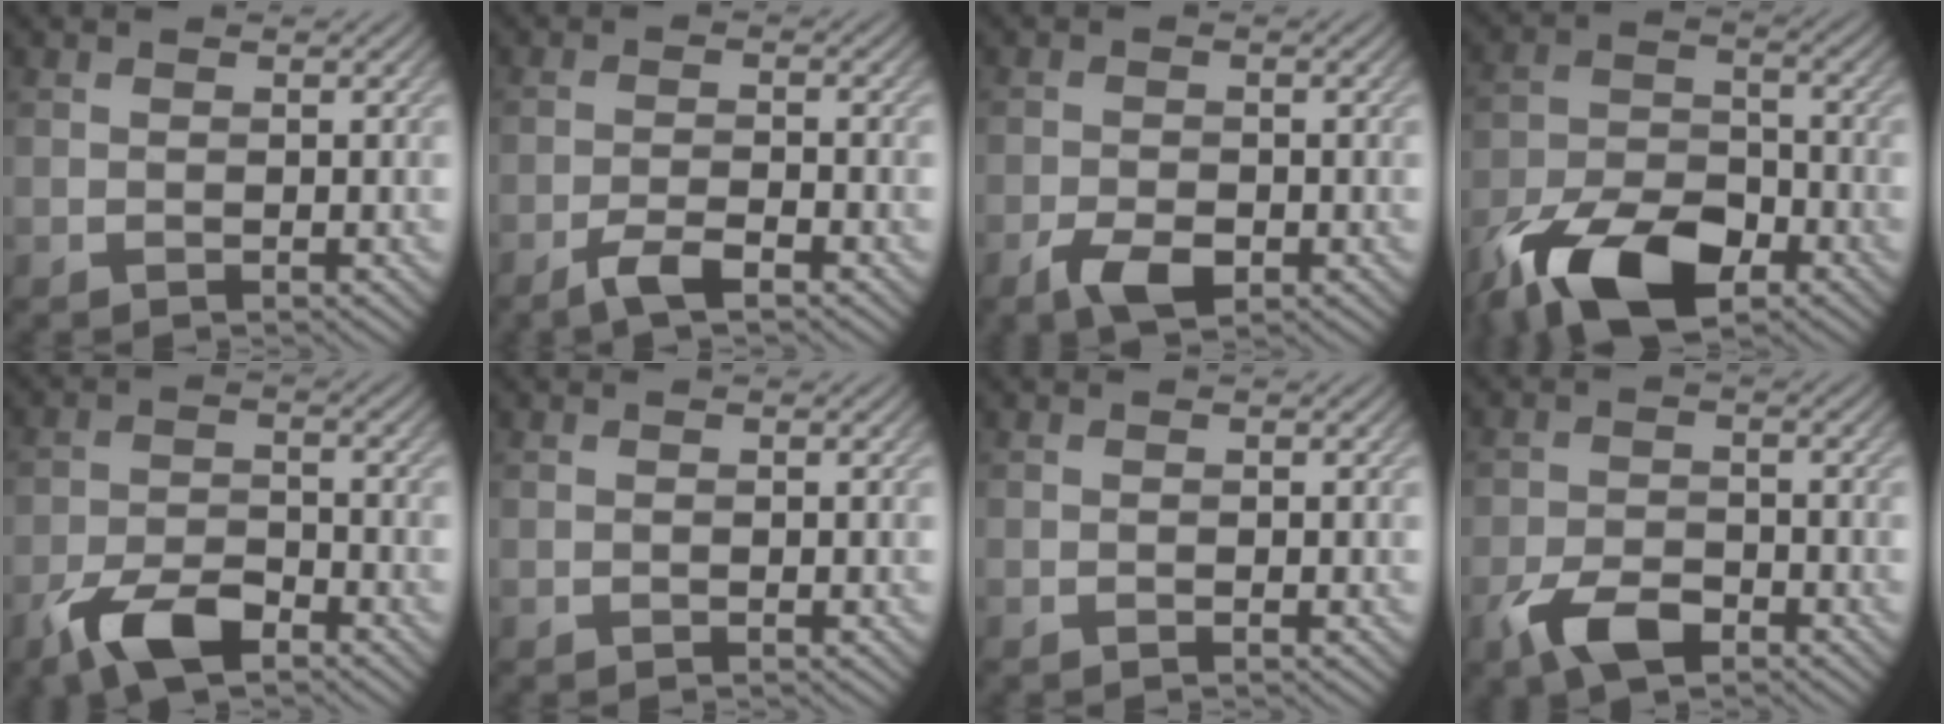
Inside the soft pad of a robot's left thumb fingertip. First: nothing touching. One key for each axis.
{"total": 3.5, "fx": -2.5, "fy": 0.7, "fz": 2.4, "tx": -0.049, "ty": 0.004, "tz": -0.053}
{"total": 3.7, "fx": -1.9, "fy": 1.9, "fz": 2.5, "tx": -0.049, "ty": -0.004, "tz": -0.037}
{"total": 12.8, "fx": -8.1, "fy": 6.0, "fz": 7.9, "tx": -0.163, "ty": -0.011, "tz": -0.162}
{"total": 6.7, "fx": -4.5, "fy": 2.8, "fz": 4.2, "tx": -0.083, "ty": 0.003, "tz": -0.088}
{"total": 0.0}
{"total": 0.0}
{"total": 5.1, "fx": -3.1, "fy": 2.6, "fz": 3.1, "tx": -0.061, "ty": -0.003, "tz": -0.065}